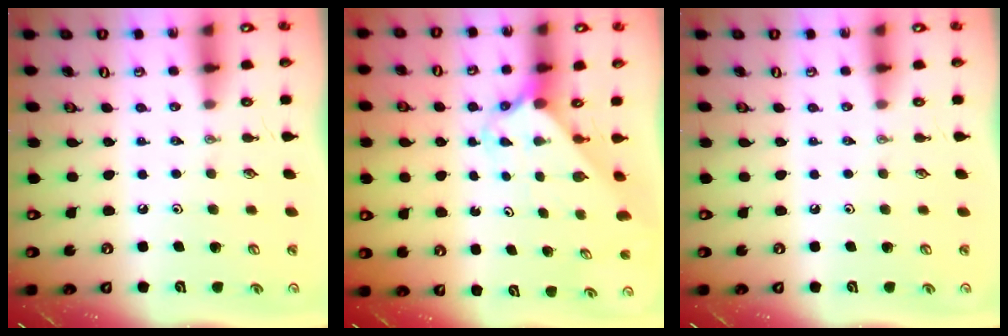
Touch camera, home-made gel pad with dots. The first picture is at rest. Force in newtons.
{"total": 2.3, "press": 2.3, "slide": 0.2}
{"total": 0.0}